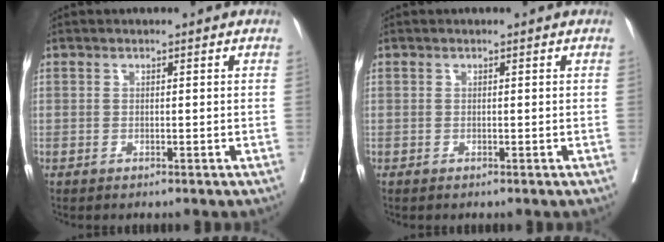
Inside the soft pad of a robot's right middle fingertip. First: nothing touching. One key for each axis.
{"total": 0.0}